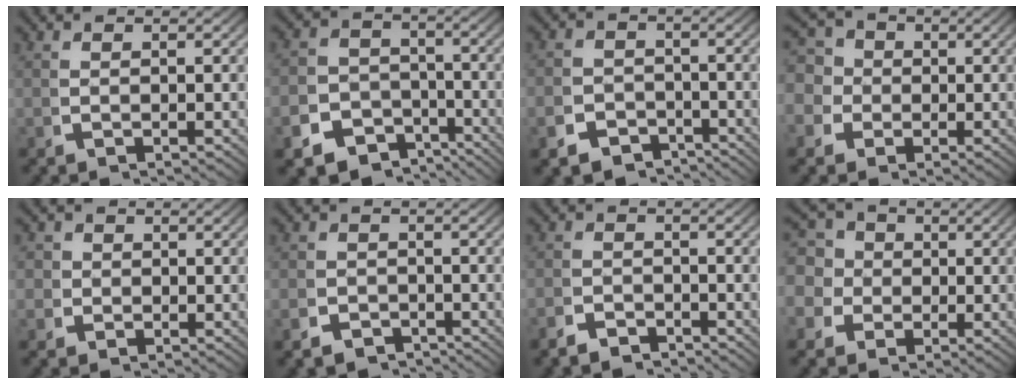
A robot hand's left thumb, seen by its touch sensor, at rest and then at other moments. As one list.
[{"total": 10.9, "force": [-5.6, 8.7, 3.4], "torque": [-0.057, -0.044, -0.091]}, {"total": 6.7, "force": [-4.2, 5.0, 1.5], "torque": [-0.025, -0.034, -0.066]}, {"total": 7.9, "force": [1.1, 7.1, 3.2], "torque": [-0.071, -0.005, 0.005]}, {"total": 2.3, "force": [0.0, 2.3, 0.4], "torque": [-0.008, -0.008, -0.005]}, {"total": 2.7, "force": [-2.3, 1.4, 0.3], "torque": [-0.005, -0.014, -0.039]}, {"total": 2.6, "force": [-2.4, 0.9, 0.1], "torque": [0.000, -0.013, -0.044]}, {"total": 8.8, "force": [1.3, 7.9, 3.6], "torque": [-0.089, -0.009, 0.010]}]